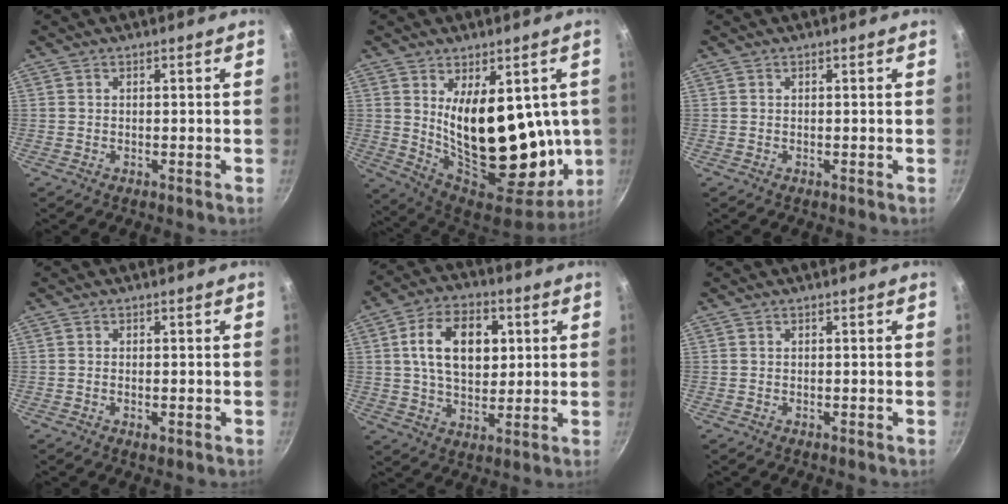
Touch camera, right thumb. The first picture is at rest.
{"total": 22.5, "force": [2.6, 11.8, 19.0], "torque": [-0.230, -0.067, 0.069]}
{"total": 0.0}
{"total": 1.4, "force": [-0.4, 0.6, 1.2], "torque": [-0.020, -0.003, -0.007]}
{"total": 14.2, "force": [3.1, 9.2, 10.4], "torque": [-0.150, 0.002, 0.046]}
{"total": 0.0}